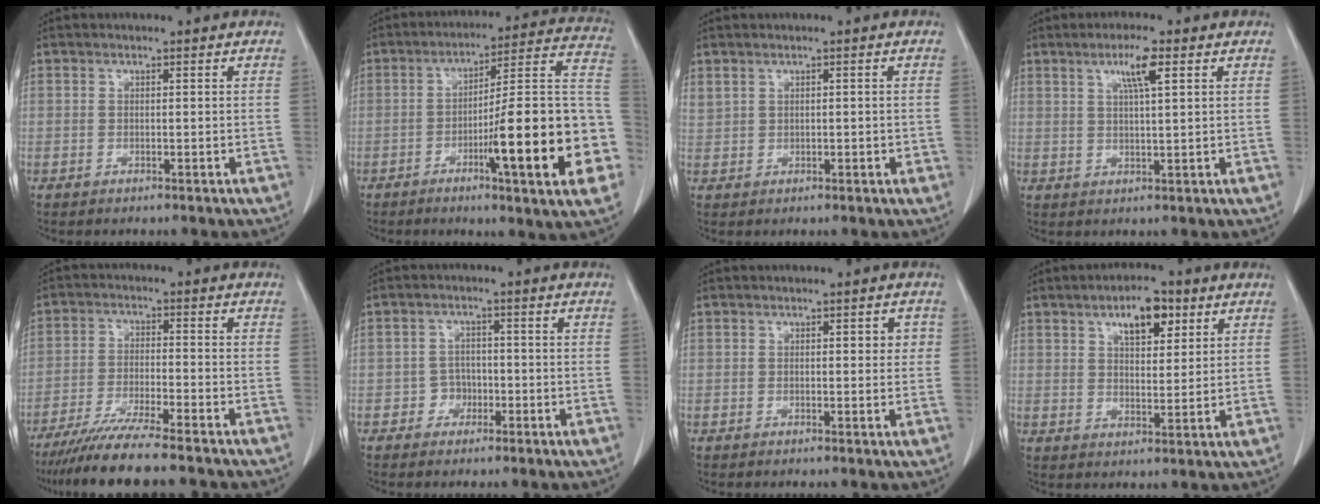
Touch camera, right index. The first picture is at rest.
{"total": 21.5, "force": [-6.2, 1.6, 20.5], "torque": [-0.214, 0.013, -0.087]}
{"total": 2.6, "force": [1.1, 1.6, 1.8], "torque": [-0.044, 0.017, 0.036]}
{"total": 4.9, "force": [2.4, 0.2, 4.2], "torque": [-0.075, 0.001, 0.041]}
{"total": 11.7, "force": [-9.9, -0.1, 6.1], "torque": [-0.093, -0.031, -0.161]}
{"total": 2.6, "force": [-1.2, 2.2, 0.5], "torque": [0.000, 0.012, -0.022]}
{"total": 2.1, "force": [0.5, 1.0, 1.8], "torque": [-0.016, 0.005, 0.004]}
{"total": 7.2, "force": [3.9, 2.9, 5.3], "torque": [-0.085, 0.004, 0.062]}